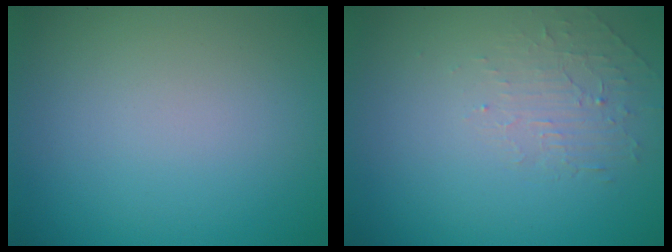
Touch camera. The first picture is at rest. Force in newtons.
{"total": 1.8, "press": 0.5, "slide": 1.7}